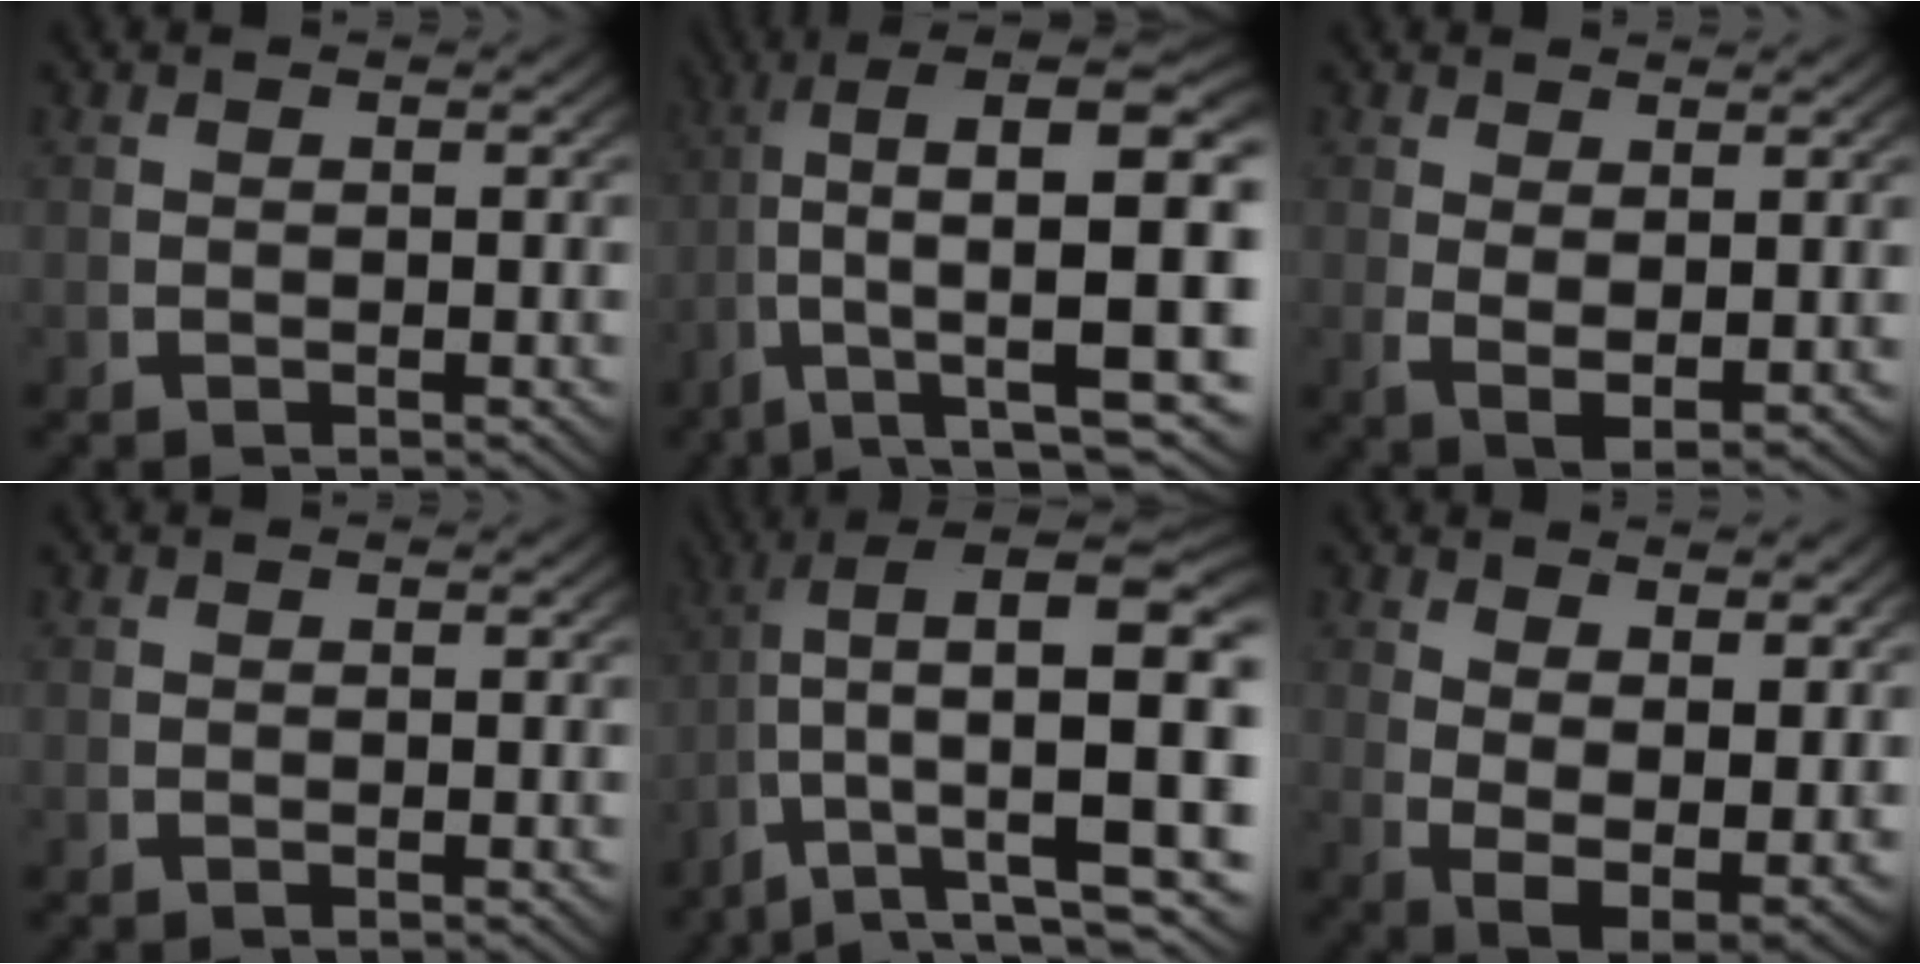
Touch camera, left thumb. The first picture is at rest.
{"total": 14.5, "force": [0.1, 7.6, 12.3], "torque": [-0.210, -0.041, 0.025]}
{"total": 3.5, "force": [0.5, 2.0, 2.8], "torque": [-0.063, -0.022, 0.027]}
{"total": 0.0}
{"total": 11.1, "force": [0.8, 5.4, 9.7], "torque": [-0.164, -0.021, 0.034]}
{"total": 9.5, "force": [-1.4, 6.8, 6.6], "torque": [-0.140, -0.063, 0.007]}